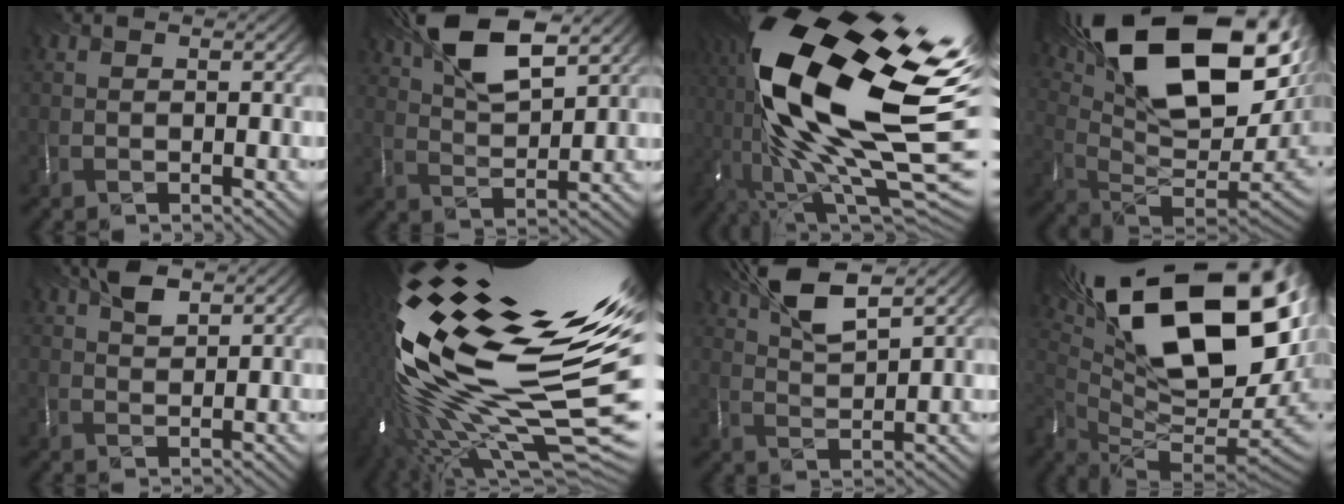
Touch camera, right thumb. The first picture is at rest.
{"total": 10.6, "force": [6.6, 3.6, 7.5], "torque": [-0.152, 0.011, 0.127]}
{"total": 22.6, "force": [2.0, 9.2, 20.6], "torque": [-0.408, -0.035, 0.034]}
{"total": 21.4, "force": [9.5, 10.1, 16.4], "torque": [-0.305, 0.026, 0.177]}
{"total": 3.1, "force": [2.1, 1.3, 1.9], "torque": [-0.042, 0.005, 0.044]}
{"total": 20.8, "force": [1.8, 7.2, 19.4], "torque": [-0.372, -0.044, 0.039]}
{"total": 8.0, "force": [5.5, 2.0, 5.5], "torque": [-0.112, 0.011, 0.110]}
{"total": 21.3, "force": [7.8, 9.3, 17.5], "torque": [-0.294, 0.017, 0.151]}